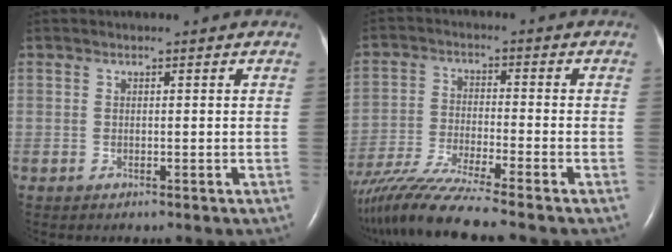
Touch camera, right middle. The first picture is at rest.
{"total": 11.9, "force": [-10.2, -1.4, 6.0], "torque": [-0.104, -0.034, -0.181]}